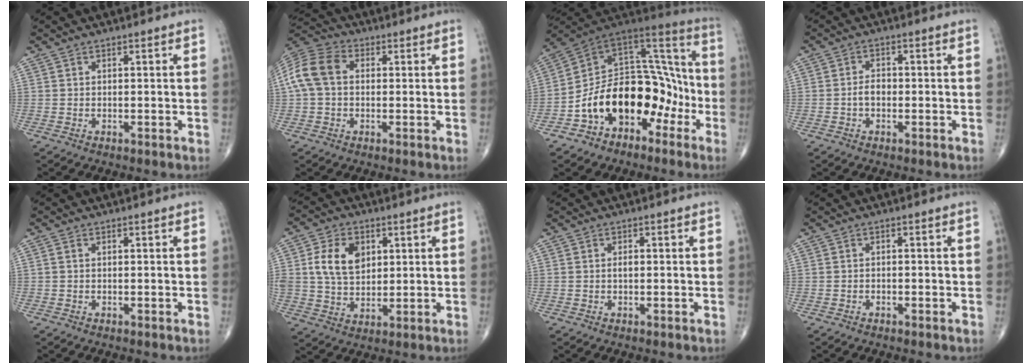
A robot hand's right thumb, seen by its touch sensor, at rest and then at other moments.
{"total": 10.4, "force": [1.1, 7.4, 7.1], "torque": [-0.151, 0.033, 0.013]}
{"total": 21.4, "force": [-7.5, 14.3, 14.1], "torque": [-0.168, 0.099, -0.116]}
{"total": 2.6, "force": [-0.6, 1.8, 1.9], "torque": [-0.027, 0.010, -0.015]}
{"total": 0.6, "force": [0.0, 0.4, 0.5], "torque": [-0.010, 0.000, 0.000]}
{"total": 10.1, "force": [2.8, 7.1, 6.6], "torque": [-0.104, -0.006, 0.056]}
{"total": 1.0, "force": [0.0, 0.6, 0.8], "torque": [-0.016, 0.001, -0.002]}
{"total": 0.5, "force": [-0.3, 0.3, 0.2], "torque": [-0.005, 0.002, -0.009]}